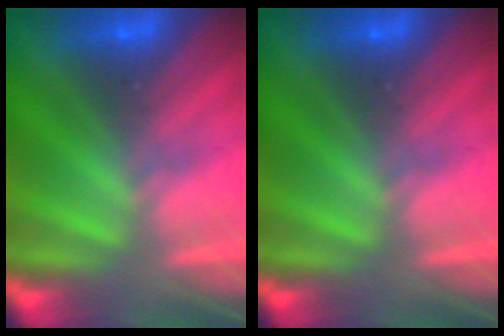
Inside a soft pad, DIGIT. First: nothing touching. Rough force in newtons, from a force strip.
{"total": 0.0}